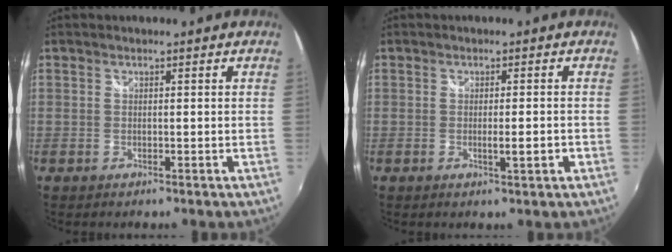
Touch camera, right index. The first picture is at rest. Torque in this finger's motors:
{"motor_torque": [1.13, 1.01, 0.08, 0.02]}